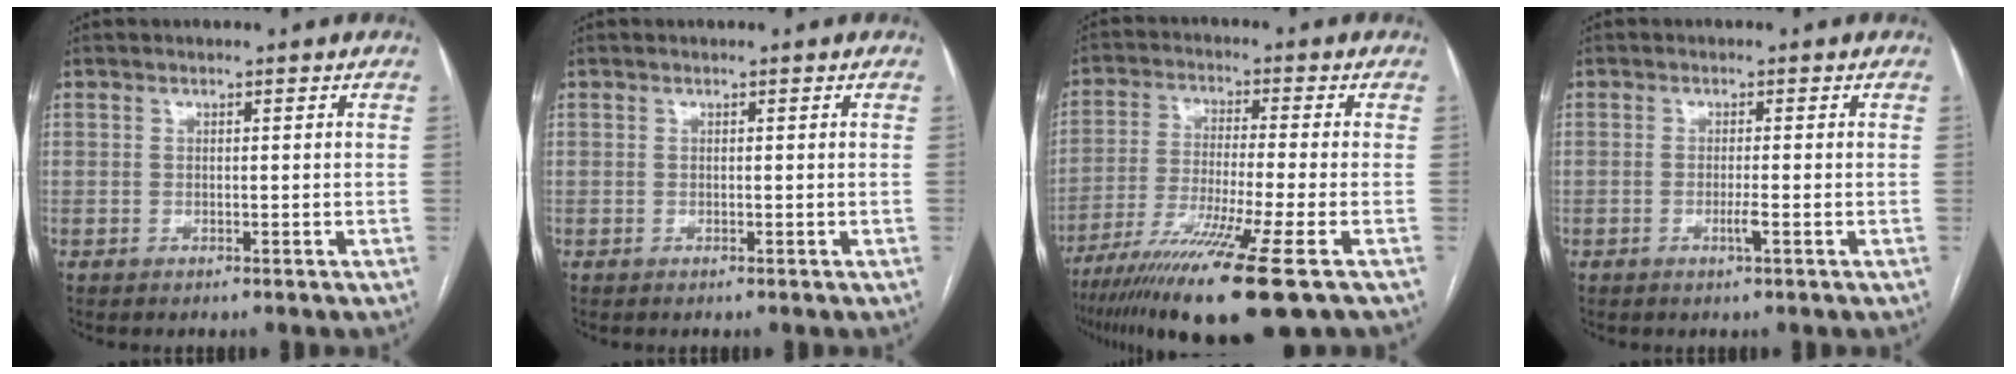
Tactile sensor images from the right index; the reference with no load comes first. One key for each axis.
{"total": 0.0}
{"total": 15.8, "fx": -9.9, "fy": -1.1, "fz": 12.2, "tx": -0.220, "ty": -0.046, "tz": -0.170}
{"total": 1.7, "fx": -0.7, "fy": -0.2, "fz": 1.6, "tx": -0.032, "ty": -0.003, "tz": -0.013}